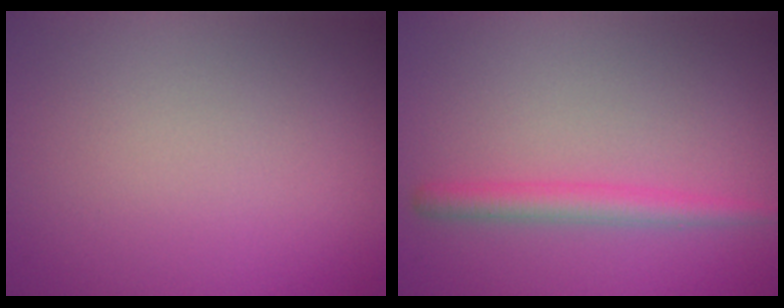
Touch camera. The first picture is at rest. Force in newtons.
{"total": 2.3, "press": 2.3, "slide": 0.1}